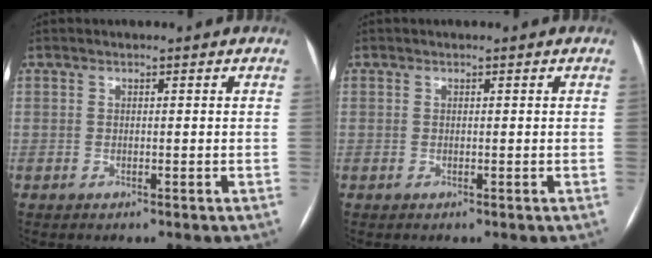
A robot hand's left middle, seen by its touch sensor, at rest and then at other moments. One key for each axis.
{"total": 0.0}